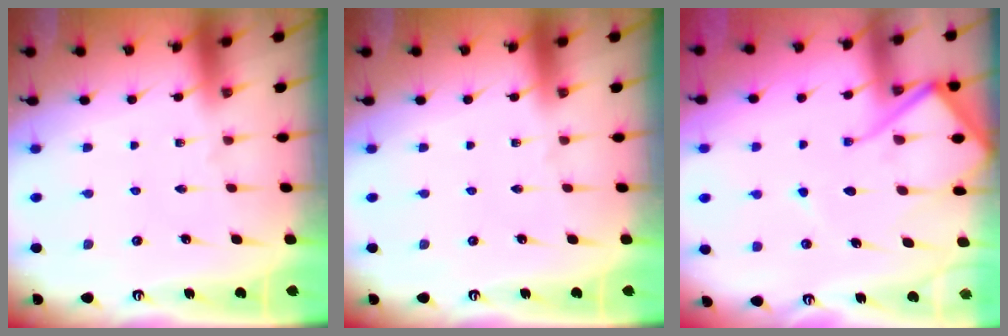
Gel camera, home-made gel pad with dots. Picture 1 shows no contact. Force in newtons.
{"total": 0.0}
{"total": 14.6, "press": 14.5, "slide": 1.4}